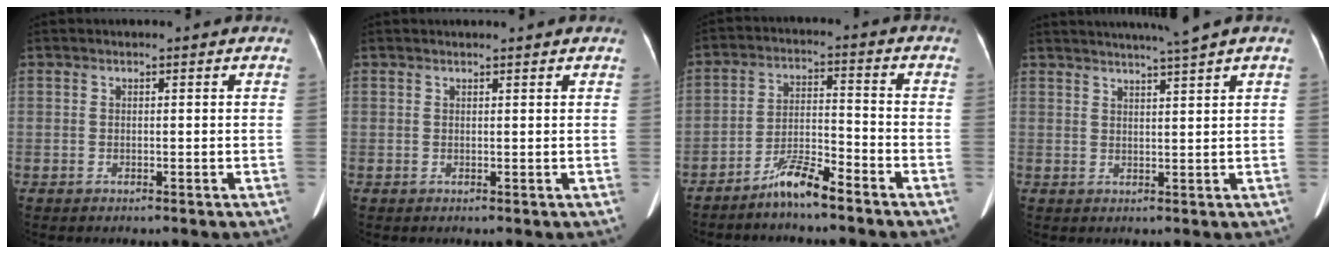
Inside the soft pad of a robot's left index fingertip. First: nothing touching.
{"total": 2.2, "force": [2.1, 0.0, 0.7], "torque": [-0.009, 0.011, 0.022]}
{"total": 6.3, "force": [-5.4, 0.4, 3.2], "torque": [-0.066, -0.011, -0.104]}
{"total": 5.6, "force": [4.6, -1.4, 2.9], "torque": [-0.043, 0.003, 0.068]}